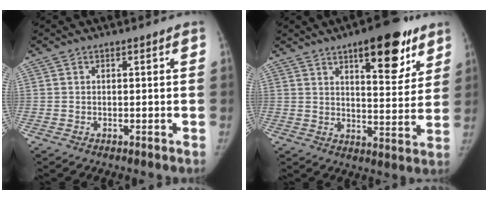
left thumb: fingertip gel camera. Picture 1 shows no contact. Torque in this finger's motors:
{"motor_torque": [0.04, 0.05, 0.64, -0.55, 0.02]}